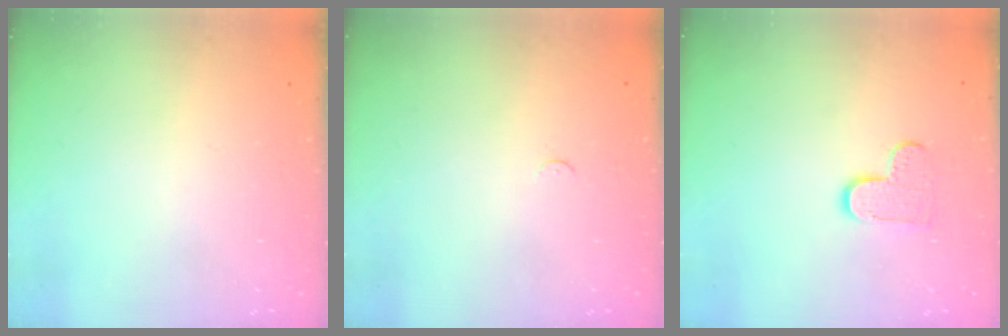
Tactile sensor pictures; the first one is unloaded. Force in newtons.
{"total": 2.3, "press": 2.3, "slide": 0.3}
{"total": 7.0, "press": 7.0, "slide": 0.3}